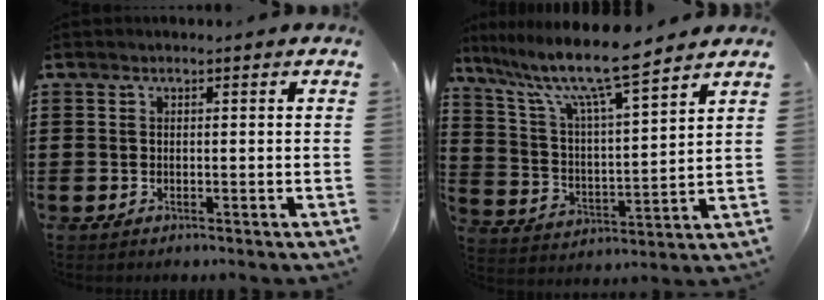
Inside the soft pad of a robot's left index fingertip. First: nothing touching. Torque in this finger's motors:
{"motor_torque": [1.13, -1.01, 0.70, 0.21]}